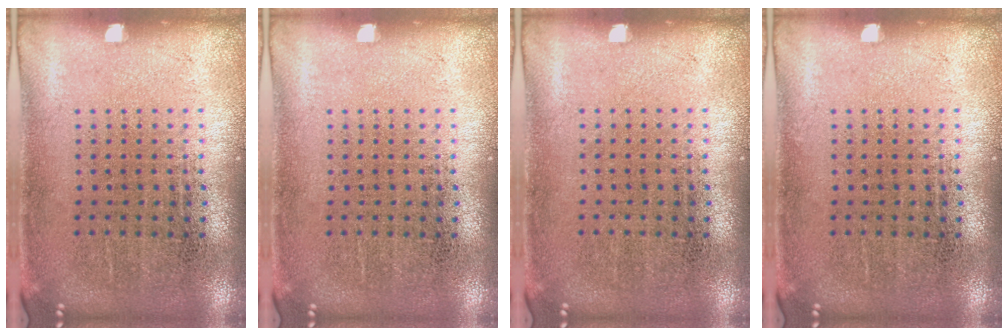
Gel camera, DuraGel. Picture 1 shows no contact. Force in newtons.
{"total": 0.0}
{"total": 0.0}
{"total": 0.0}